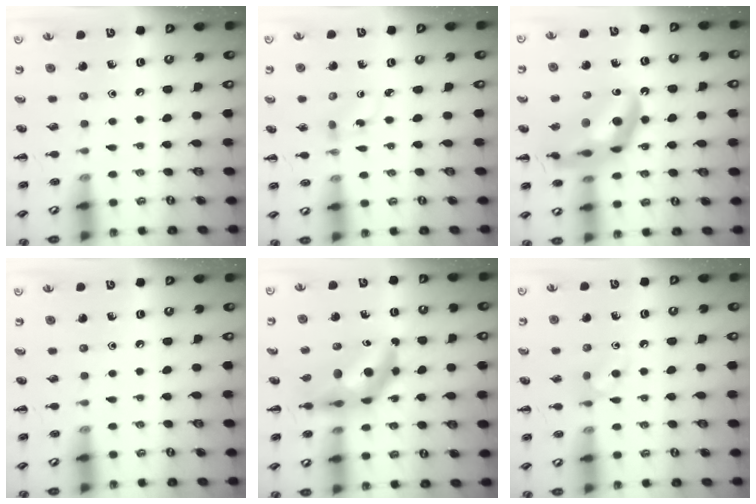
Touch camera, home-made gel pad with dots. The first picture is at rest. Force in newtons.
{"total": 2.1, "press": 1.9, "slide": 1.0}
{"total": 19.0, "press": 18.5, "slide": 4.2}
{"total": 0.0}
{"total": 9.2, "press": 8.6, "slide": 3.1}
{"total": 5.0, "press": 4.7, "slide": 1.7}